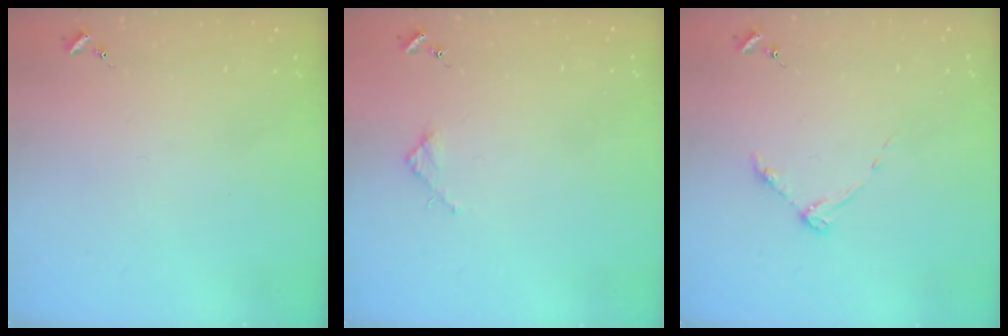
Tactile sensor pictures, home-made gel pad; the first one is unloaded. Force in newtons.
{"total": 2.7, "press": 2.7, "slide": 0.3}
{"total": 4.9, "press": 4.8, "slide": 0.7}